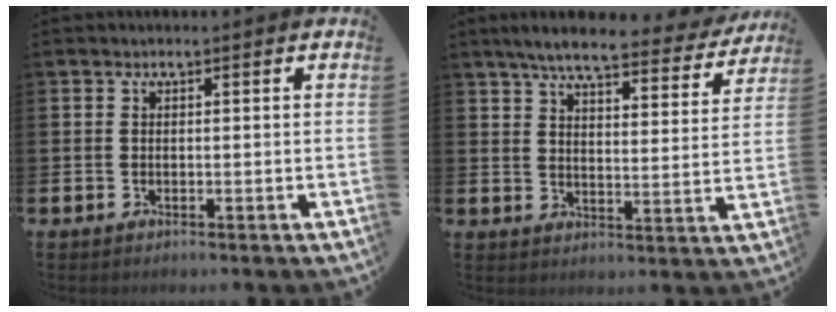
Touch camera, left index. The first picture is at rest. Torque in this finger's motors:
{"motor_torque": [1.07, -1.07, 0.71, 0.21]}